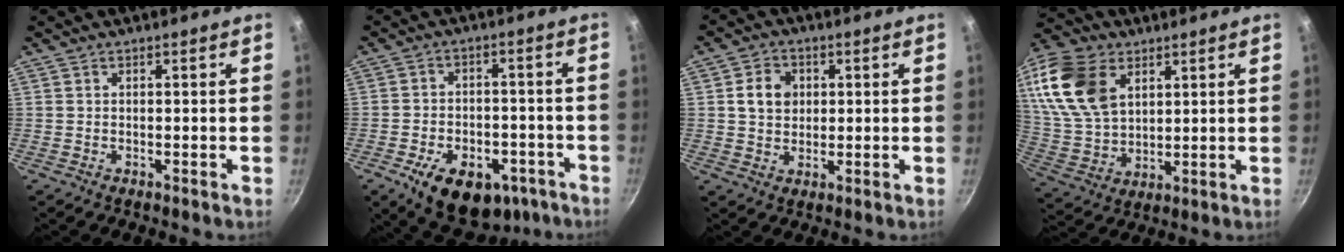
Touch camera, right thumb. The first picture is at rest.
{"total": 16.9, "force": [-8.2, 10.7, 10.1], "torque": [-0.129, 0.034, -0.107]}
{"total": 6.3, "force": [1.2, 5.2, 3.4], "torque": [-0.037, 0.005, 0.017]}
{"total": 19.2, "force": [7.9, 12.5, 12.2], "torque": [-0.234, -0.020, 0.161]}